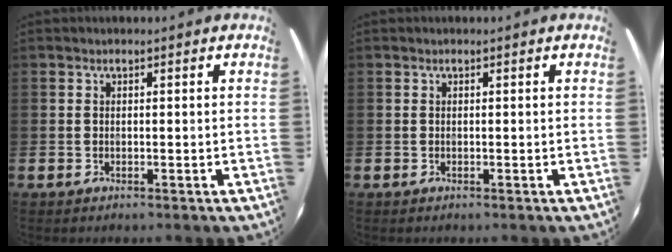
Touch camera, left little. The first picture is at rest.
{"total": 0.0}